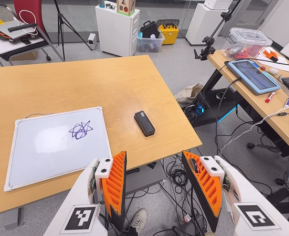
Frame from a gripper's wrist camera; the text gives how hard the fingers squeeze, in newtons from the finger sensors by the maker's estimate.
{"total": 0.0}